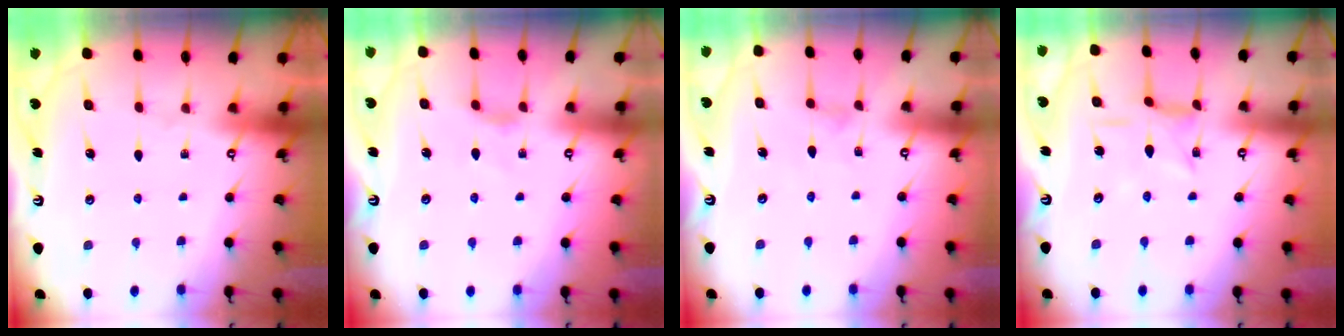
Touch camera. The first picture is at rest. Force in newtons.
{"total": 2.7, "press": 2.6, "slide": 0.5}
{"total": 0.0}
{"total": 2.9, "press": 2.8, "slide": 0.5}